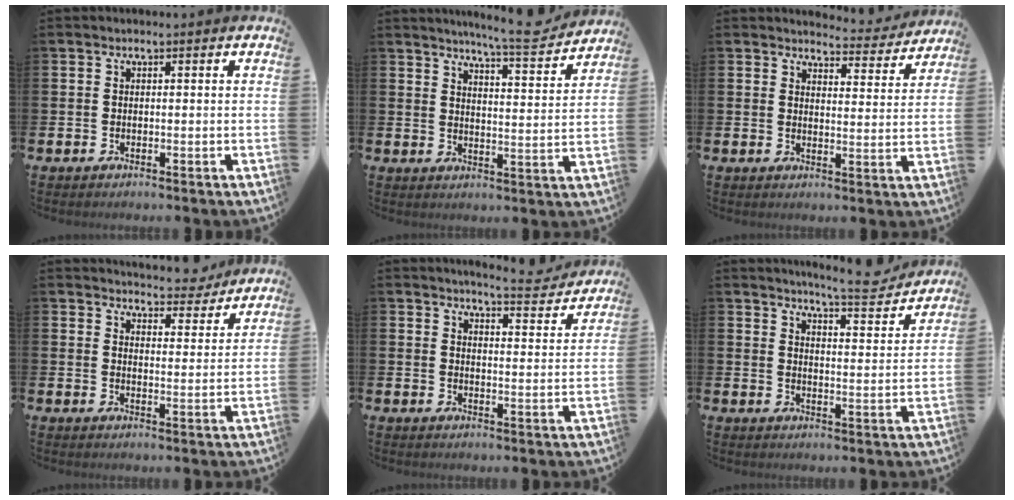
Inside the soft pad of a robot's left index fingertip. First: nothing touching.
{"total": 7.1, "force": [6.7, -0.1, 2.4], "torque": [-0.047, -0.044, 0.114]}
{"total": 4.0, "force": [4.0, 0.8, 0.2], "torque": [-0.009, -0.031, 0.065]}
{"total": 5.0, "force": [4.9, 0.9, 0.1], "torque": [-0.009, -0.036, 0.084]}
{"total": 5.5, "force": [5.3, 0.3, 1.3], "torque": [-0.023, -0.036, 0.088]}
{"total": 6.6, "force": [6.3, 0.3, 1.9], "torque": [-0.040, -0.046, 0.106]}